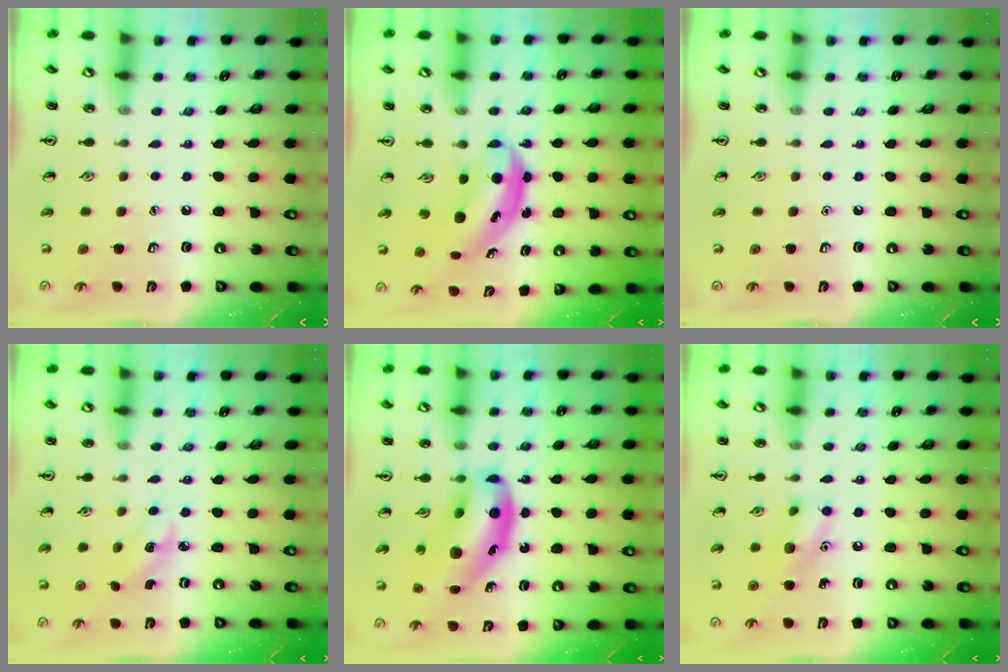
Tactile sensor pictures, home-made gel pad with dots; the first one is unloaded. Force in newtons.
{"total": 4.9, "press": 4.8, "slide": 0.9}
{"total": 0.0}
{"total": 2.7, "press": 2.6, "slide": 0.7}
{"total": 15.8, "press": 15.2, "slide": 4.3}
{"total": 8.5, "press": 8.4, "slide": 1.0}